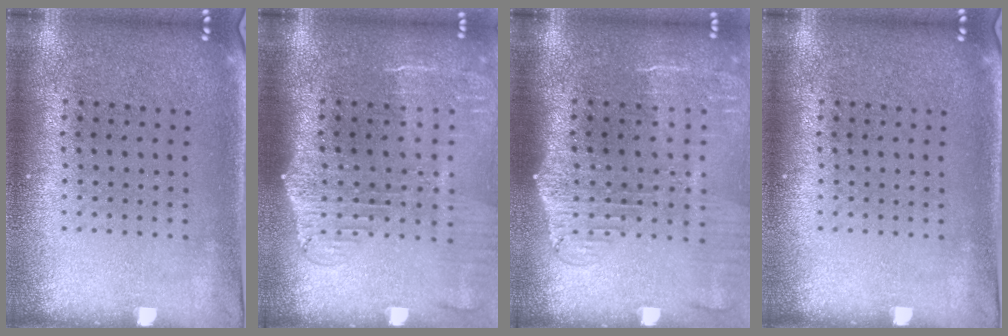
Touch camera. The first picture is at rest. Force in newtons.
{"total": 2.1, "press": 1.7, "slide": 1.2}
{"total": 2.1, "press": 1.7, "slide": 1.2}
{"total": 0.0}